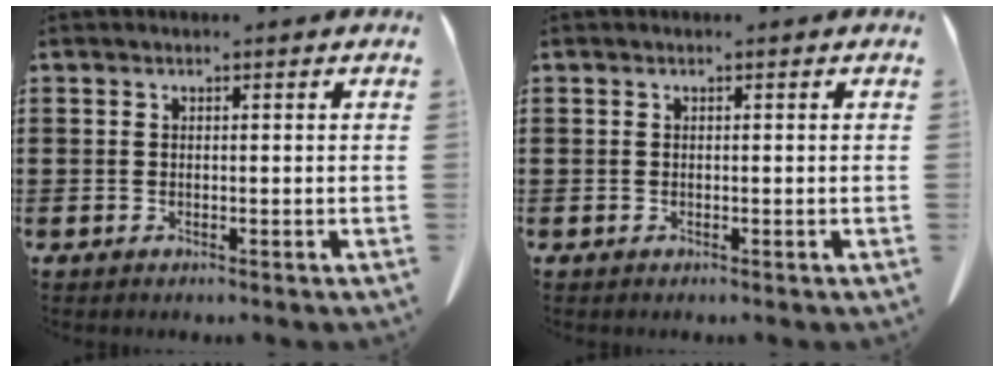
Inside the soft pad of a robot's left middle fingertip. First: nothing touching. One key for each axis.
{"total": 0.0}